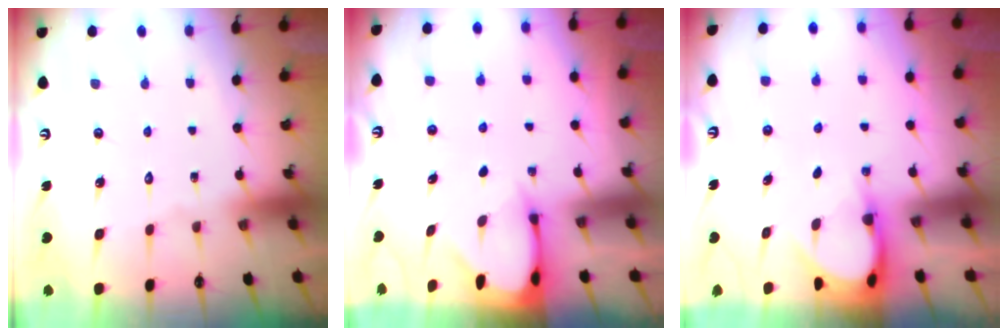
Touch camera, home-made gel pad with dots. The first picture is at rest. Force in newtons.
{"total": 2.4, "press": 2.4, "slide": 0.3}
{"total": 3.6, "press": 3.6, "slide": 0.3}